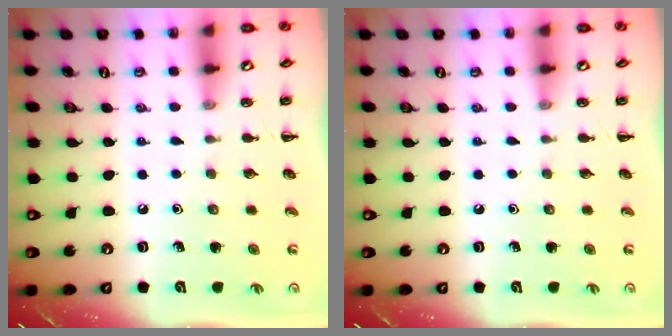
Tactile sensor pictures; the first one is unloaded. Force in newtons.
{"total": 0.0}